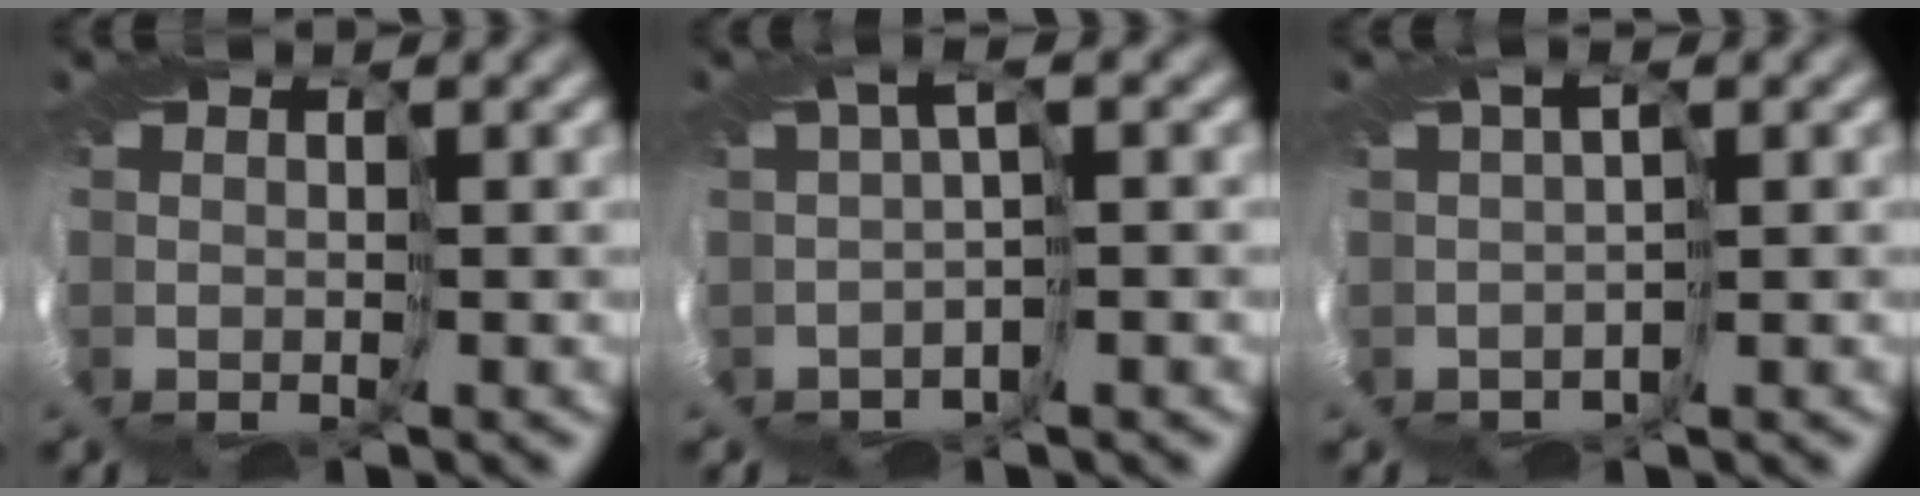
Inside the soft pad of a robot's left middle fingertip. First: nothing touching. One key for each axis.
{"total": 1.2, "fx": -1.0, "fy": -0.4, "fz": 0.6, "tx": -0.016, "ty": -0.004, "tz": -0.019}
{"total": 0.7, "fx": -0.5, "fy": -0.5, "fz": 0.1, "tx": -0.002, "ty": -0.003, "tz": -0.008}